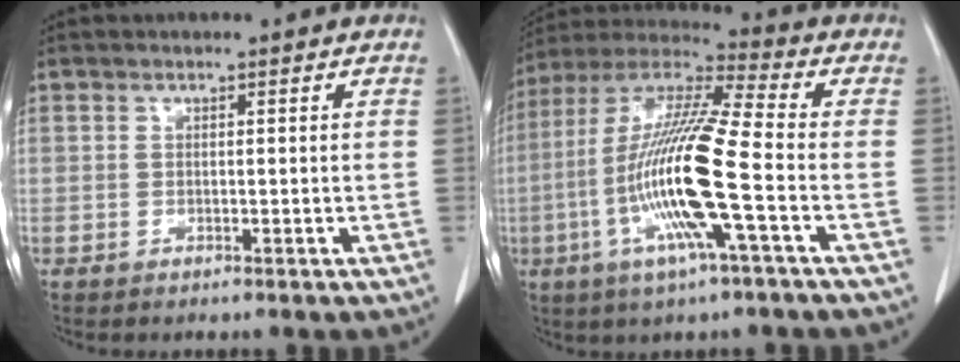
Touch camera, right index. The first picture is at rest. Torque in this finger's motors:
{"motor_torque": [2.14, 0.00, 1.05, 0.21]}